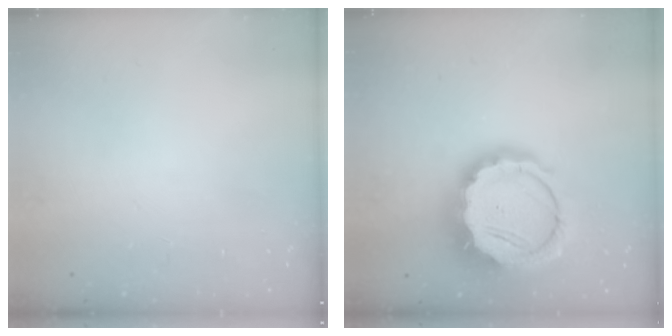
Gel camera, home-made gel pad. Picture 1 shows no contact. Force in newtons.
{"total": 17.7, "press": 17.4, "slide": 3.4}